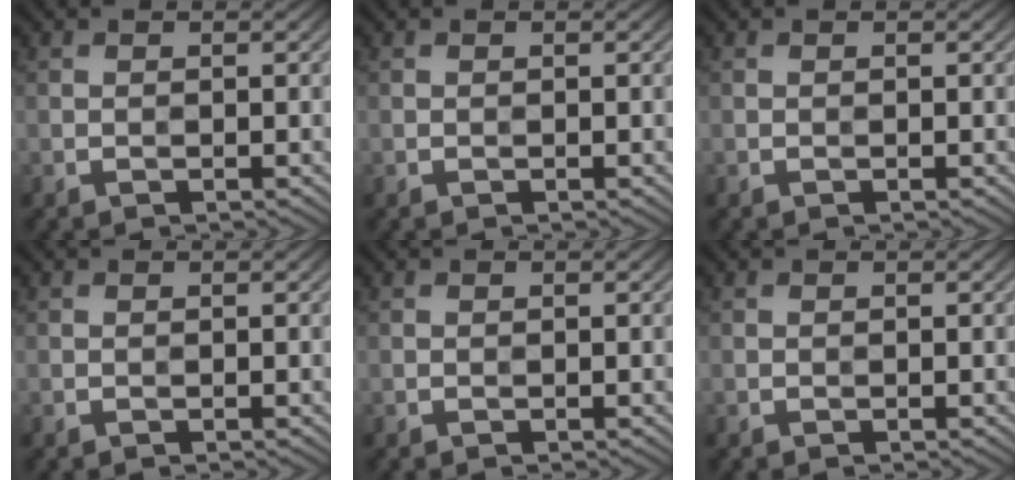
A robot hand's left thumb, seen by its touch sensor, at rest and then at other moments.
{"total": 0.0}
{"total": 0.0}
{"total": 0.0}
{"total": 0.0}
{"total": 0.0}